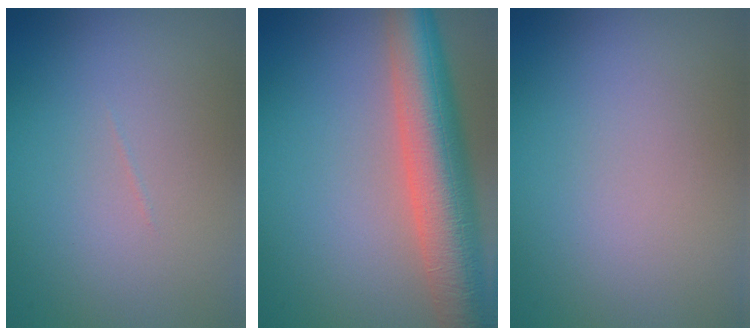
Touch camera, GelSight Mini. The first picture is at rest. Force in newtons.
{"total": 9.3, "press": 9.2, "slide": 0.6}
{"total": 0.0}